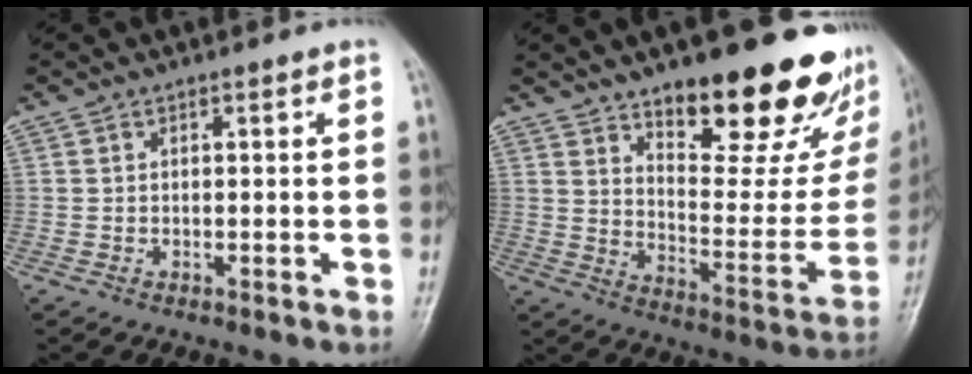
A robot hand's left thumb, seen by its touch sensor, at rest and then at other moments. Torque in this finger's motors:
{"motor_torque": [2.48, 1.03, 1.43, -1.34, 0.19]}